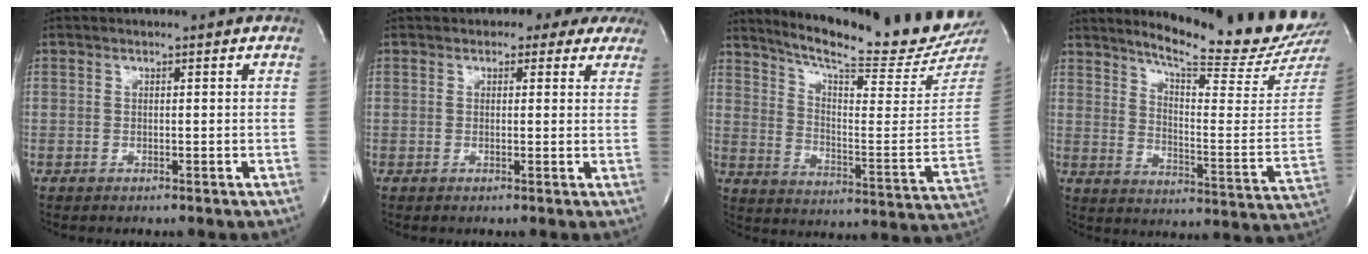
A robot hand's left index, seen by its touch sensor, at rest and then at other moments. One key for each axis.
{"total": 5.4, "fx": 4.4, "fy": 2.9, "fz": 1.2, "tx": 0.006, "ty": 0.001, "tz": 0.033}
{"total": 22.0, "fx": 20.3, "fy": 0.5, "fz": 8.5, "tx": -0.139, "ty": -0.092, "tz": 0.271}
{"total": 19.2, "fx": 17.9, "fy": -0.8, "fz": 6.7, "tx": -0.111, "ty": -0.115, "tz": 0.232}